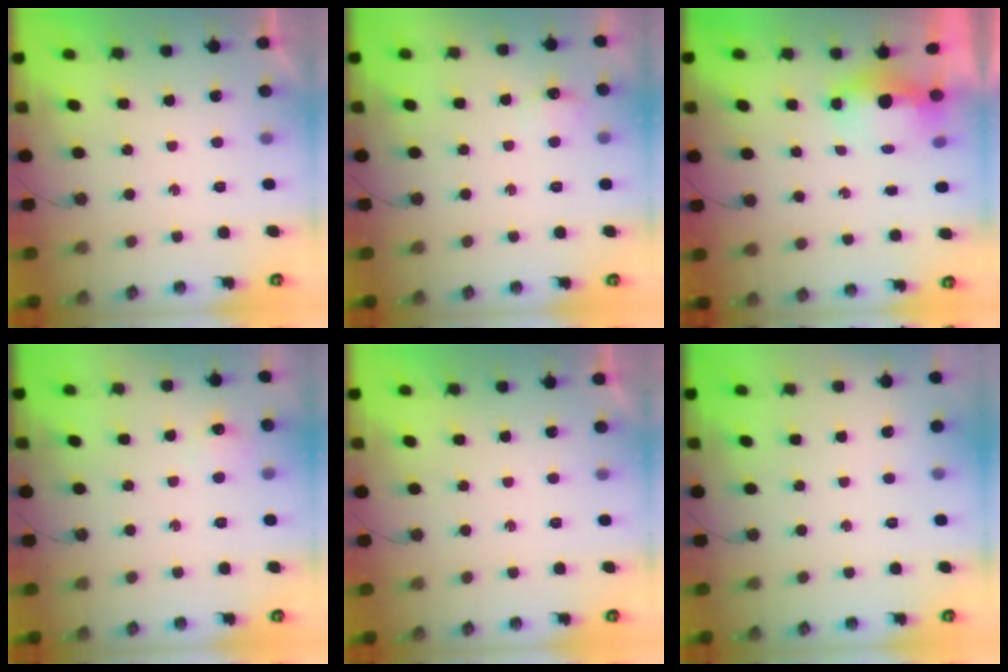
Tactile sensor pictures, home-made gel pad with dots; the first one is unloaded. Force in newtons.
{"total": 5.4, "press": 5.3, "slide": 1.3}
{"total": 5.5, "press": 5.4, "slide": 0.7}
{"total": 5.3, "press": 5.3, "slide": 0.7}
{"total": 0.0}
{"total": 0.0}